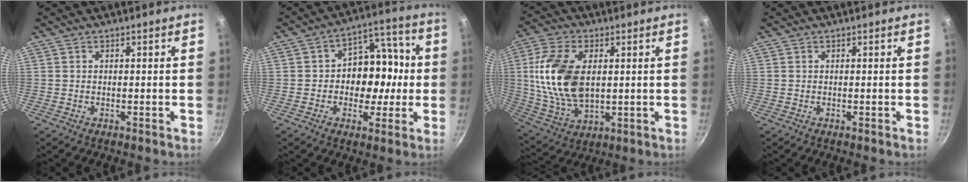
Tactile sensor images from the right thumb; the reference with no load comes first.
{"total": 13.0, "force": [-1.0, 9.7, 8.5], "torque": [-0.066, 0.034, -0.023]}
{"total": 16.7, "force": [2.3, 9.9, 13.2], "torque": [-0.247, -0.006, 0.050]}
{"total": 0.0}